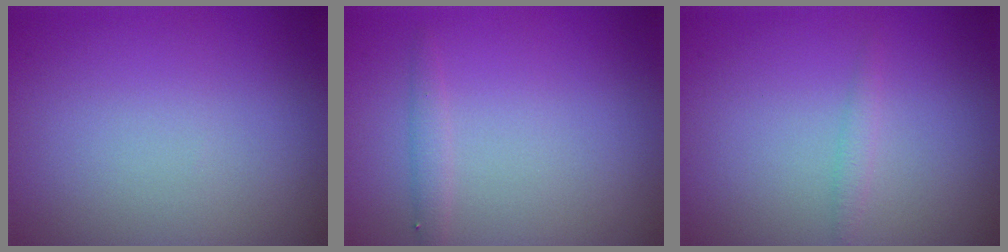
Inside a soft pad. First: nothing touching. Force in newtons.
{"total": 1.0, "press": 1.0, "slide": 0.1}
{"total": 0.8, "press": 0.8, "slide": 0.1}